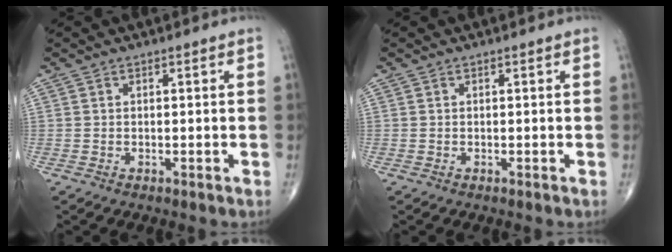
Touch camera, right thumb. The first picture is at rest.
{"total": 0.0}